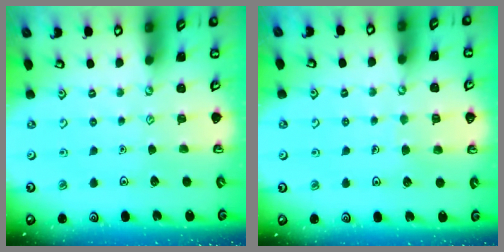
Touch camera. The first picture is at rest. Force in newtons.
{"total": 3.4, "press": 3.4, "slide": 0.2}